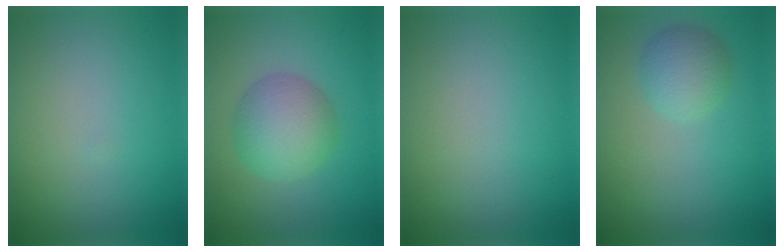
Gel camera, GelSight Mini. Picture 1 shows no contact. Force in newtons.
{"total": 5.2, "press": 5.2, "slide": 0.0}
{"total": 0.0}
{"total": 2.9, "press": 2.9, "slide": 0.1}